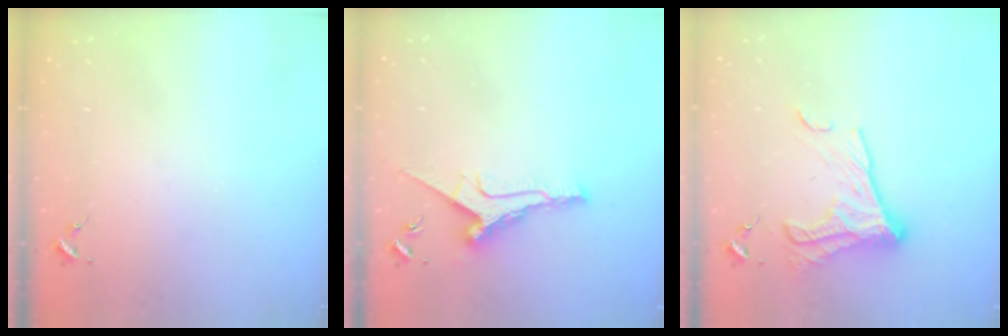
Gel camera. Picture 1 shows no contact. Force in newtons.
{"total": 10.7, "press": 10.7, "slide": 0.3}
{"total": 14.5, "press": 14.5, "slide": 1.2}